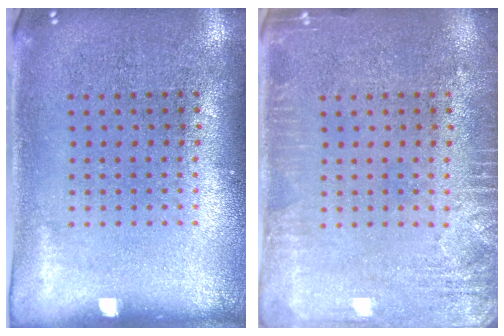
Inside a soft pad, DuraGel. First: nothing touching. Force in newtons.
{"total": 2.7, "press": 2.7, "slide": 0.4}